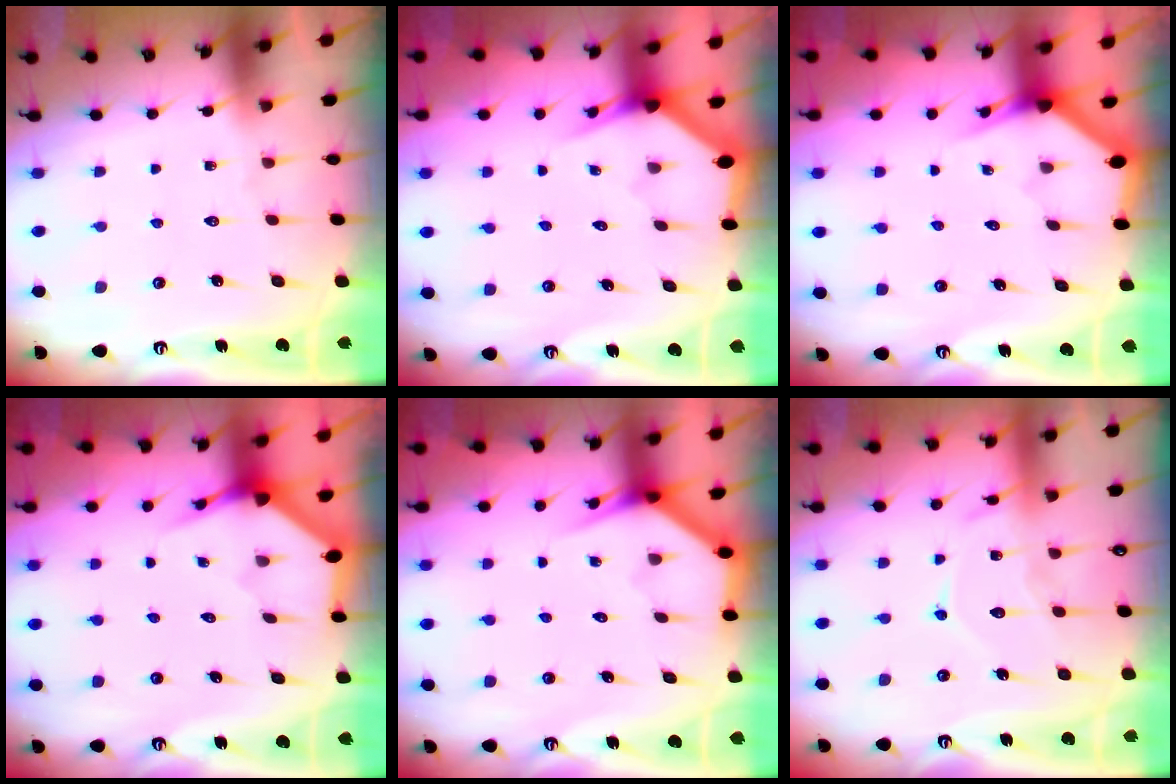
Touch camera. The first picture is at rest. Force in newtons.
{"total": 2.7, "press": 2.7, "slide": 0.0}
{"total": 3.0, "press": 3.0, "slide": 0.1}
{"total": 3.6, "press": 3.6, "slide": 0.1}
{"total": 3.5, "press": 3.5, "slide": 0.3}
{"total": 11.0, "press": 11.0, "slide": 0.9}